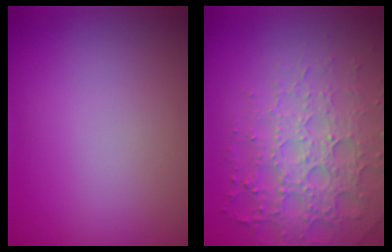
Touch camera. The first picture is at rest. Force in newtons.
{"total": 6.2, "press": 4.8, "slide": 3.9}